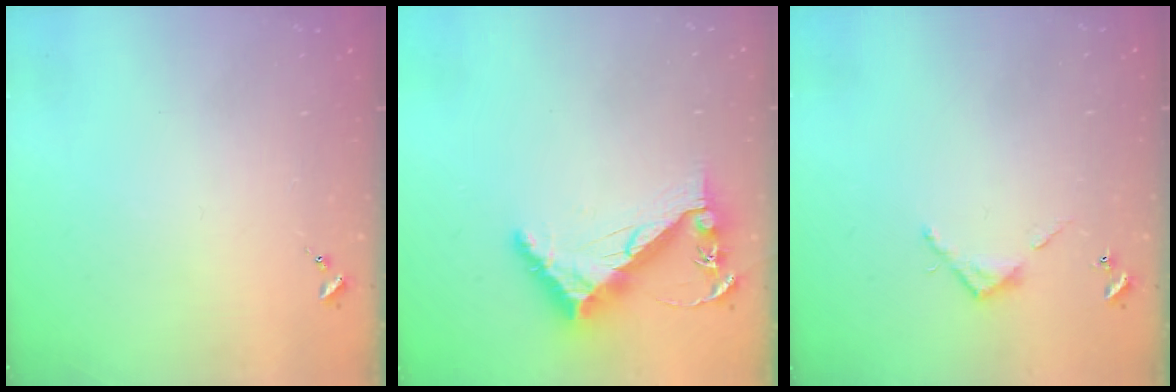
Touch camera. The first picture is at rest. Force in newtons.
{"total": 8.7, "press": 8.6, "slide": 0.9}
{"total": 3.7, "press": 3.7, "slide": 0.2}